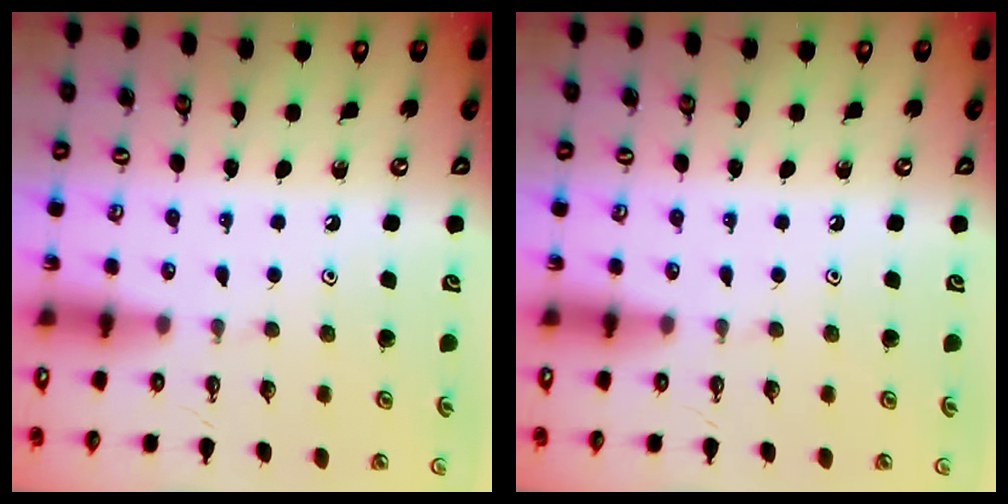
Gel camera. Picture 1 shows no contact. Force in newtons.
{"total": 0.0}